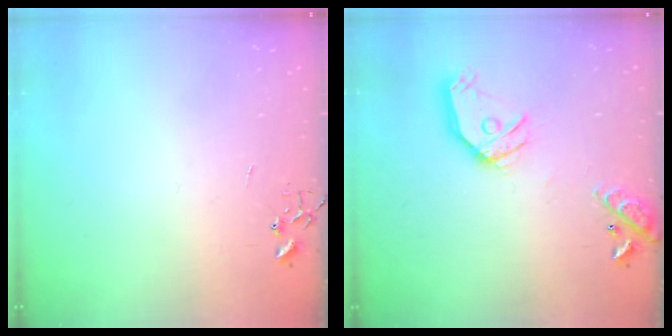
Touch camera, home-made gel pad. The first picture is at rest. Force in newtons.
{"total": 16.2, "press": 16.0, "slide": 2.5}